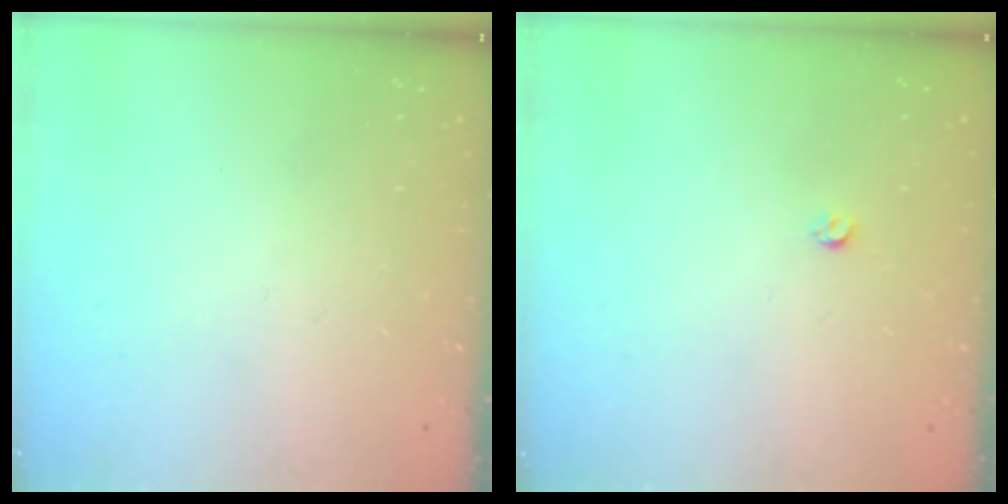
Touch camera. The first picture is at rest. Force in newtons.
{"total": 2.8, "press": 2.8, "slide": 0.5}